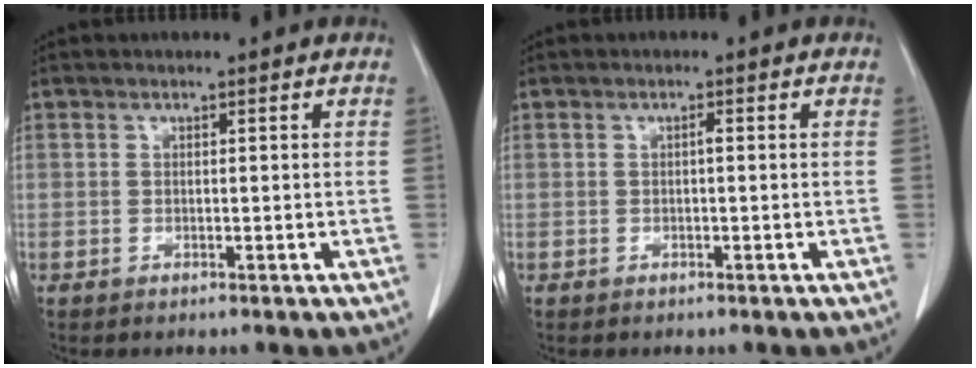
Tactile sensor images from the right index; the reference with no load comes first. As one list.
[{"total": 0.6, "force": [0.0, 0.1, 0.6], "torque": [-0.010, 0.002, 0.000]}]